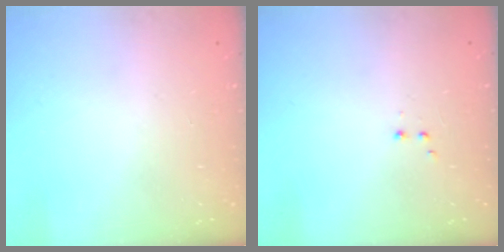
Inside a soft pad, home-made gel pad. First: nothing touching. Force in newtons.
{"total": 1.9, "press": 1.8, "slide": 0.5}